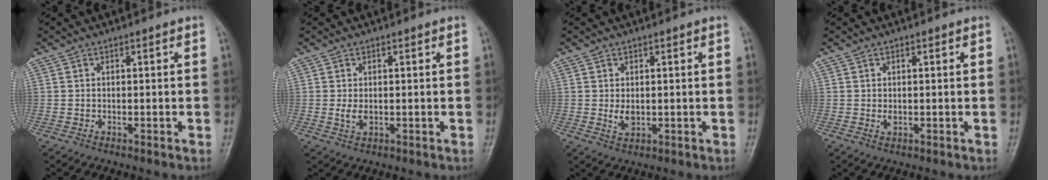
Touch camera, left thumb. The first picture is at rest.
{"total": 2.1, "force": [0.0, 1.2, 1.7], "torque": [-0.033, -0.006, 0.002]}
{"total": 2.4, "force": [0.2, 1.5, 1.8], "torque": [-0.029, -0.007, 0.007]}
{"total": 1.2, "force": [0.2, 0.7, 0.9], "torque": [-0.012, -0.002, 0.005]}